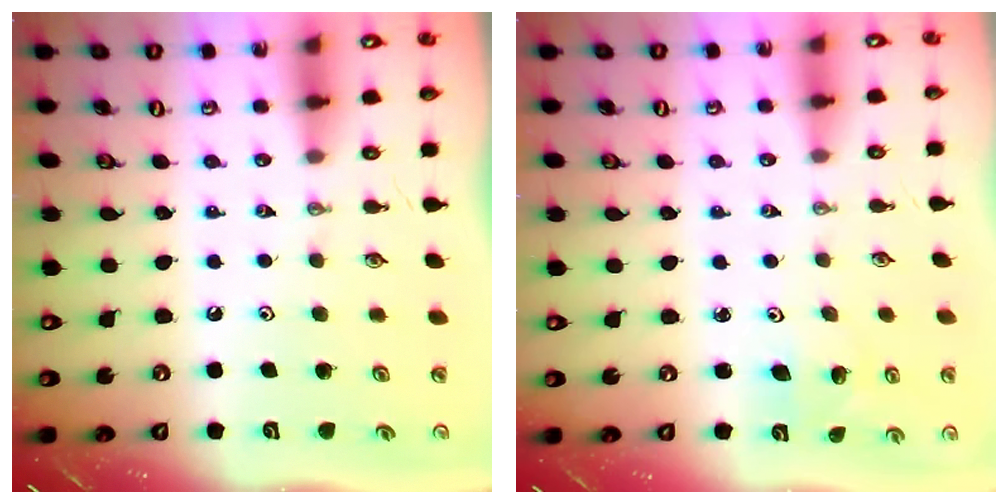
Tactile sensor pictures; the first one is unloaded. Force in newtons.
{"total": 3.8, "press": 3.8, "slide": 0.2}